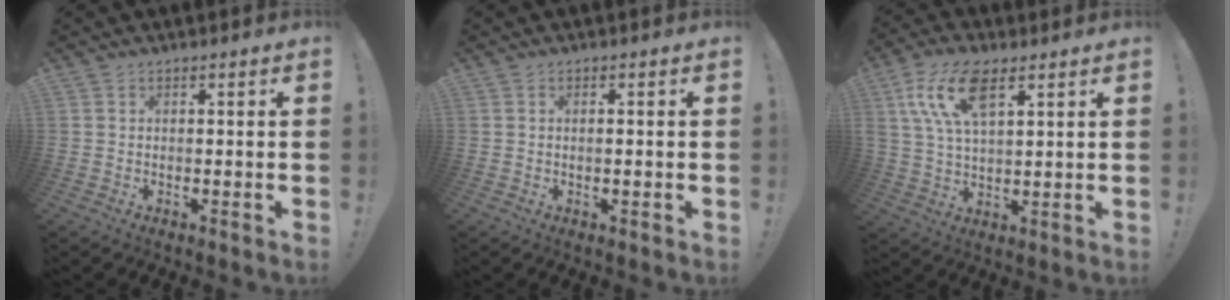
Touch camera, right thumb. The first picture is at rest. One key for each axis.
{"total": 1.1, "fx": -0.2, "fy": 0.3, "fz": 1.1, "tx": -0.012, "ty": -0.002, "tz": -0.005}
{"total": 13.4, "fx": 6.4, "fy": 6.0, "fz": 10.2, "tx": -0.209, "ty": -0.010, "tz": 0.117}